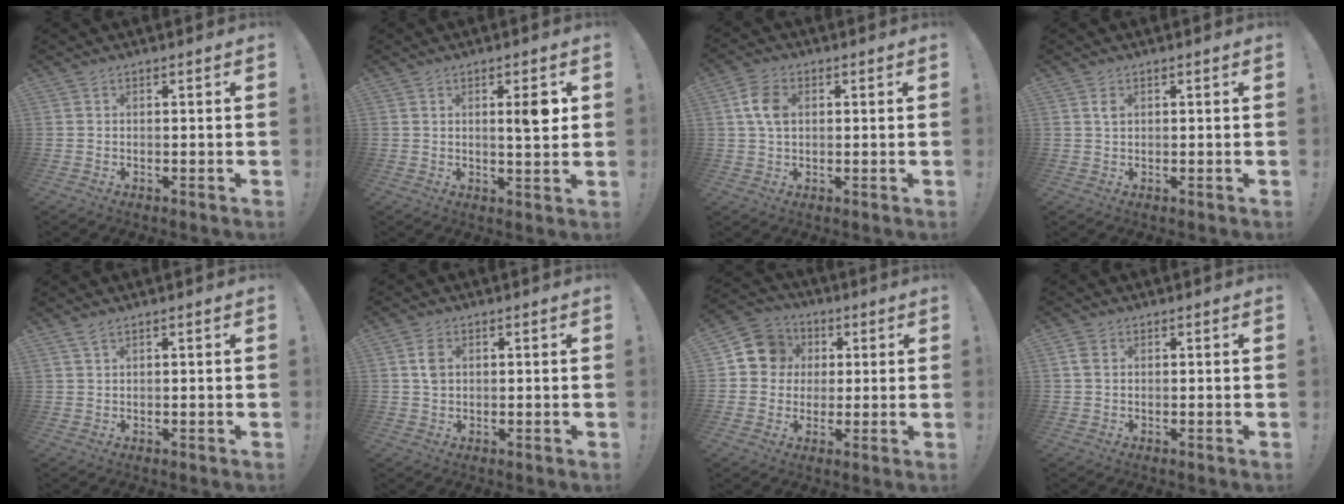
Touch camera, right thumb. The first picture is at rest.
{"total": 5.8, "force": [1.6, 1.1, 5.5], "torque": [-0.084, -0.008, 0.018]}
{"total": 7.6, "force": [1.4, 5.3, 5.3], "torque": [-0.106, 0.008, 0.028]}
{"total": 1.8, "force": [0.8, 1.0, 1.3], "torque": [-0.029, 0.003, 0.014]}
{"total": 1.9, "force": [1.3, 0.5, 1.3], "torque": [-0.034, 0.003, 0.026]}
{"total": 3.9, "force": [0.8, 2.5, 2.9], "torque": [-0.051, 0.005, 0.016]}
{"total": 10.7, "force": [2.1, 10.0, 3.2], "torque": [-0.044, 0.005, 0.047]}
{"total": 2.6, "force": [1.0, 1.8, 1.6], "torque": [-0.034, 0.007, 0.019]}